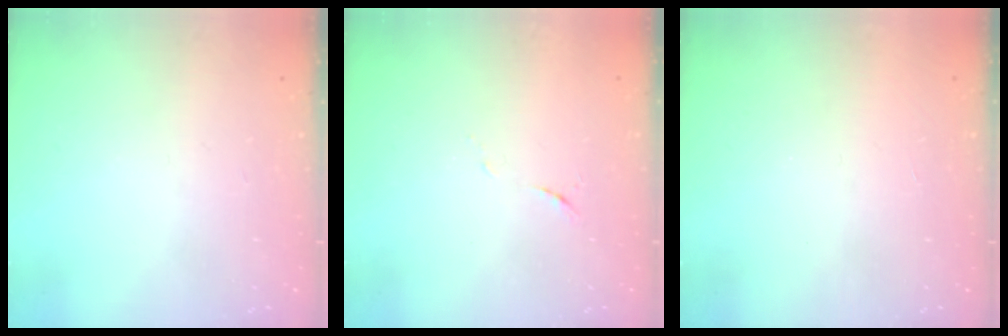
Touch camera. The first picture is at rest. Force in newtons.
{"total": 5.2, "press": 5.1, "slide": 1.2}
{"total": 1.6, "press": 1.6, "slide": 0.1}